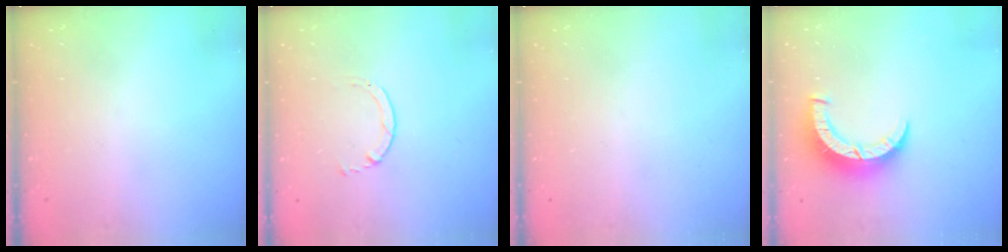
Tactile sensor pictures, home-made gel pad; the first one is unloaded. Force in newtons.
{"total": 1.7, "press": 1.6, "slide": 0.2}
{"total": 0.0}
{"total": 8.3, "press": 8.3, "slide": 0.6}